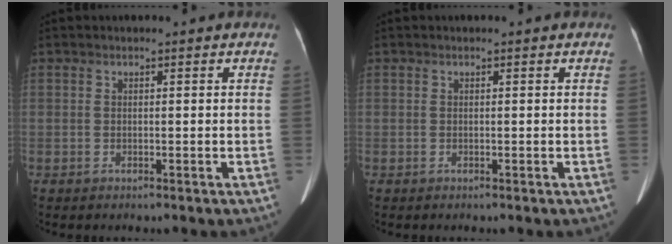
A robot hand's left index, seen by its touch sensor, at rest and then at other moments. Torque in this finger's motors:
{"motor_torque": [0.01, 0.00, 0.00, 0.00]}